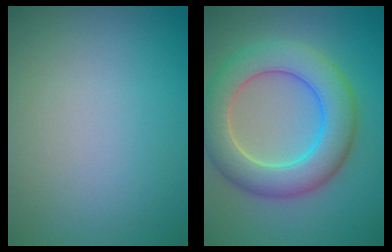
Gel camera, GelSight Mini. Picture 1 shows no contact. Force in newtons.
{"total": 7.7, "press": 7.7, "slide": 0.4}